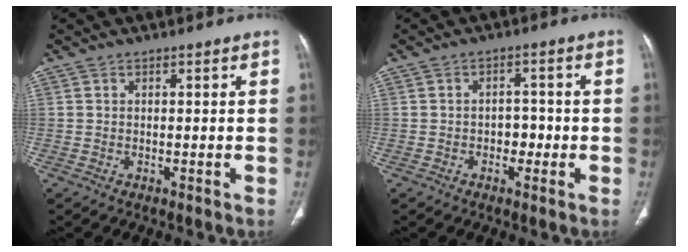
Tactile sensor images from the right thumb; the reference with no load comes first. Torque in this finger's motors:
{"motor_torque": [-0.15, -0.13, 0.07, -0.01, 0.03]}